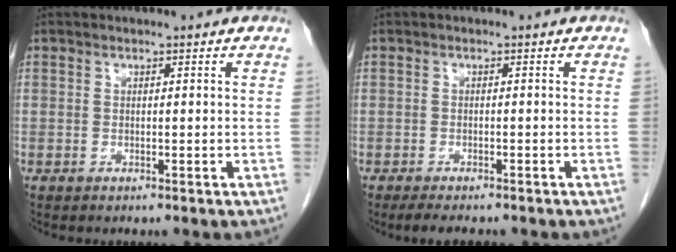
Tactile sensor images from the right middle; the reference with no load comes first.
{"total": 4.3, "force": [-3.5, 1.0, 2.2], "torque": [-0.034, -0.011, -0.050]}